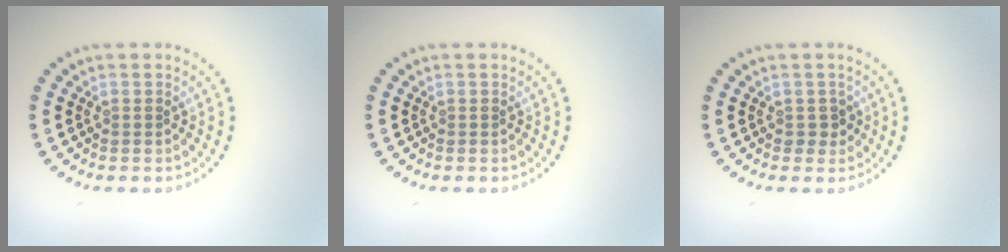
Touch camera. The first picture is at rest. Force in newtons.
{"total": 0.0}
{"total": 1.1, "press": 1.0, "slide": 0.6}